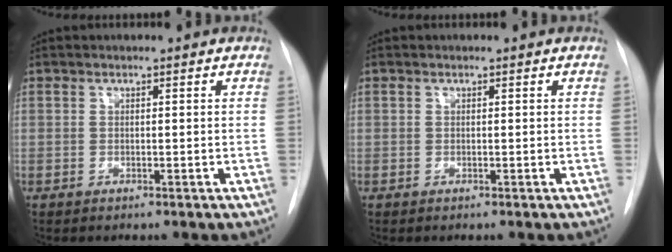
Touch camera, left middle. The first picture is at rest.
{"total": 0.0}